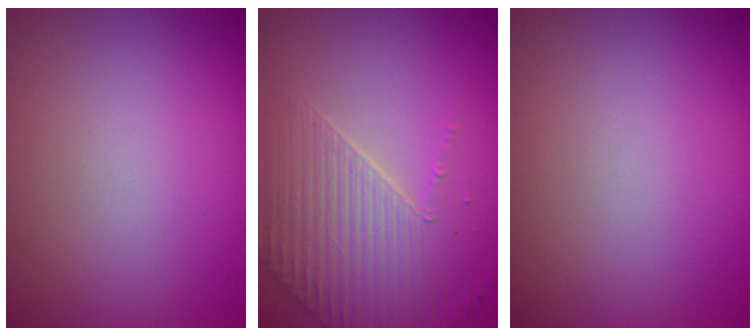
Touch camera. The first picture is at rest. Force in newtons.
{"total": 3.6, "press": 3.6, "slide": 0.7}
{"total": 0.0}